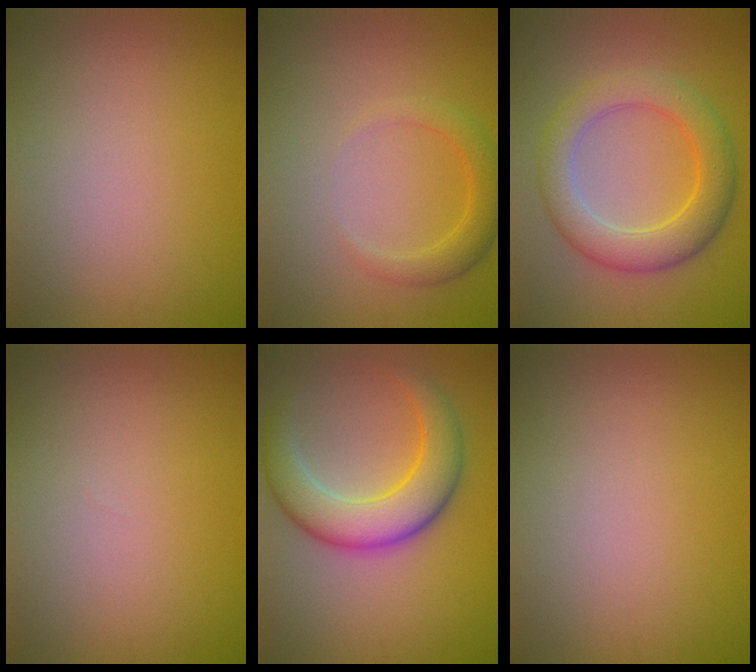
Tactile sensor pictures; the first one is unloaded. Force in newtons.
{"total": 2.5, "press": 2.5, "slide": 0.2}
{"total": 5.9, "press": 5.9, "slide": 0.1}
{"total": 0.0}
{"total": 6.6, "press": 6.6, "slide": 0.3}
{"total": 0.0}